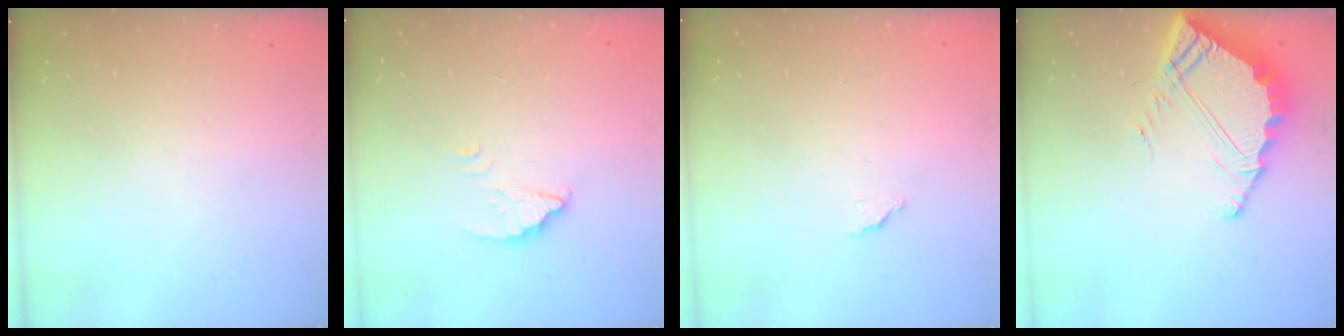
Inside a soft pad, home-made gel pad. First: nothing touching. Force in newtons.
{"total": 2.4, "press": 2.4, "slide": 0.1}
{"total": 2.0, "press": 2.0, "slide": 0.1}
{"total": 8.0, "press": 8.0, "slide": 0.6}